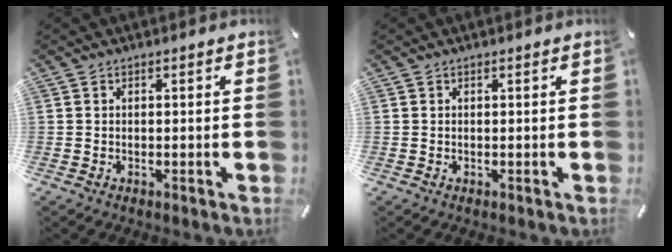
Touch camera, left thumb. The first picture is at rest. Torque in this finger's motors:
{"motor_torque": [0.00, 0.00, 0.00, 0.00, 0.00]}